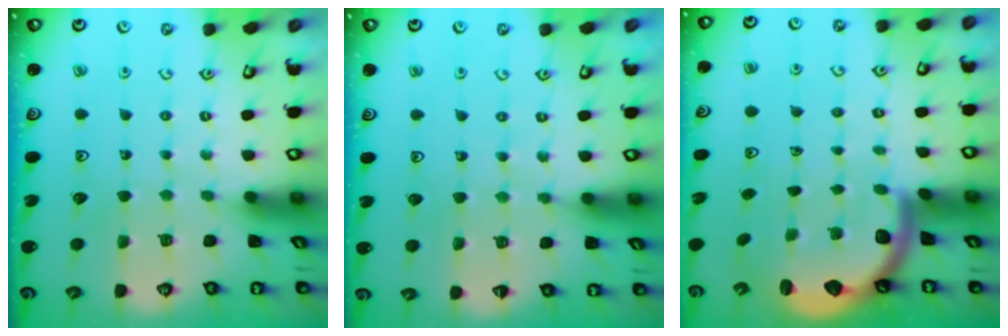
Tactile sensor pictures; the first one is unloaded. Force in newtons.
{"total": 4.7, "press": 4.6, "slide": 0.7}
{"total": 2.8, "press": 2.8, "slide": 0.5}